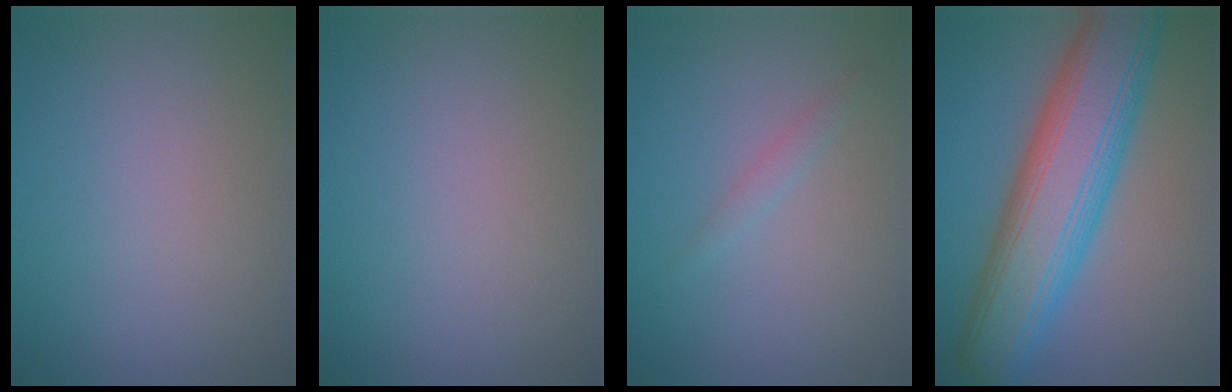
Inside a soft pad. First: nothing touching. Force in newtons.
{"total": 0.0}
{"total": 1.0, "press": 1.0, "slide": 0.1}
{"total": 11.4, "press": 11.4, "slide": 0.1}